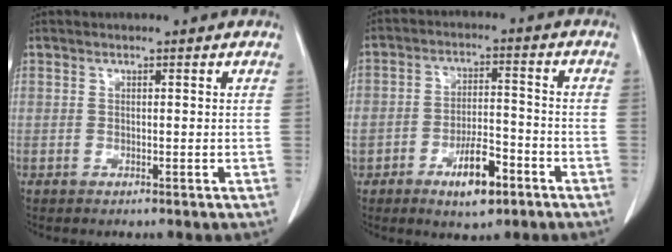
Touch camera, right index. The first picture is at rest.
{"total": 8.0, "force": [-4.4, 3.2, 5.9], "torque": [-0.103, 0.008, -0.070]}